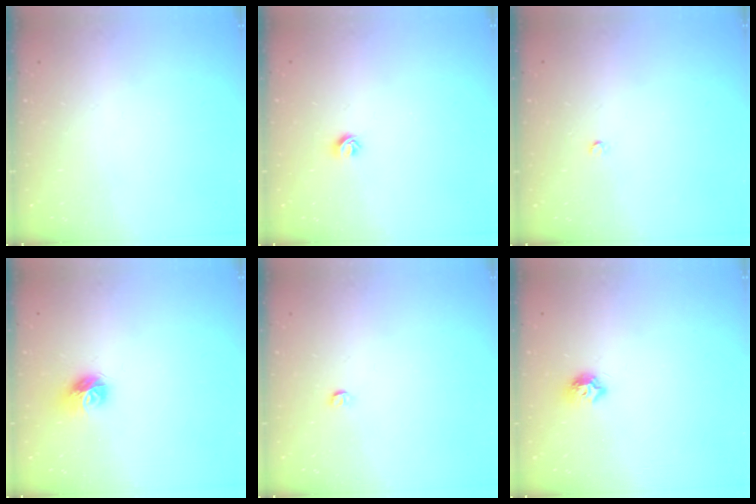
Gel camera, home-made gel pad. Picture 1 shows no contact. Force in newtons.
{"total": 5.3, "press": 5.2, "slide": 0.7}
{"total": 2.2, "press": 2.2, "slide": 0.3}
{"total": 8.8, "press": 8.8, "slide": 0.4}
{"total": 3.2, "press": 3.2, "slide": 0.4}
{"total": 7.1, "press": 7.1, "slide": 0.2}